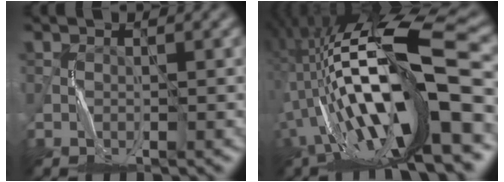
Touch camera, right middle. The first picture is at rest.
{"total": 17.1, "force": [-3.0, 4.8, 16.2], "torque": [-0.305, 0.004, -0.053]}